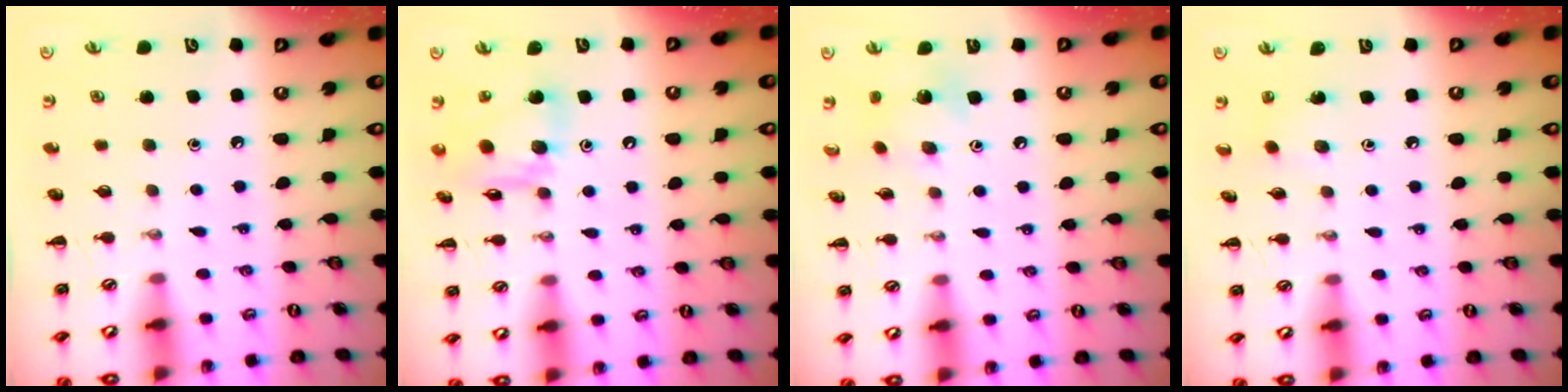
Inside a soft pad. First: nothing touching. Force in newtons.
{"total": 13.9, "press": 13.6, "slide": 3.0}
{"total": 5.2, "press": 5.1, "slide": 1.1}
{"total": 2.1, "press": 2.0, "slide": 0.8}